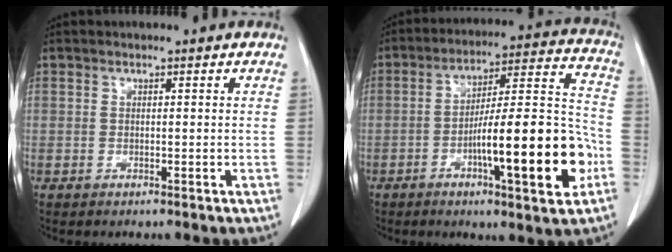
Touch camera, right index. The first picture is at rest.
{"total": 18.6, "force": [-6.0, 2.3, 17.5], "torque": [-0.258, 0.013, -0.086]}